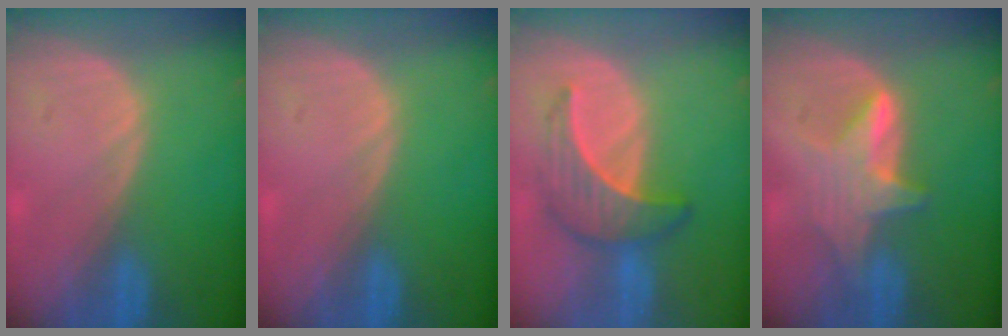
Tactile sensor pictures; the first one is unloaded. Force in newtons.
{"total": 0.0}
{"total": 6.5, "press": 6.4, "slide": 1.0}
{"total": 5.9, "press": 5.8, "slide": 0.8}